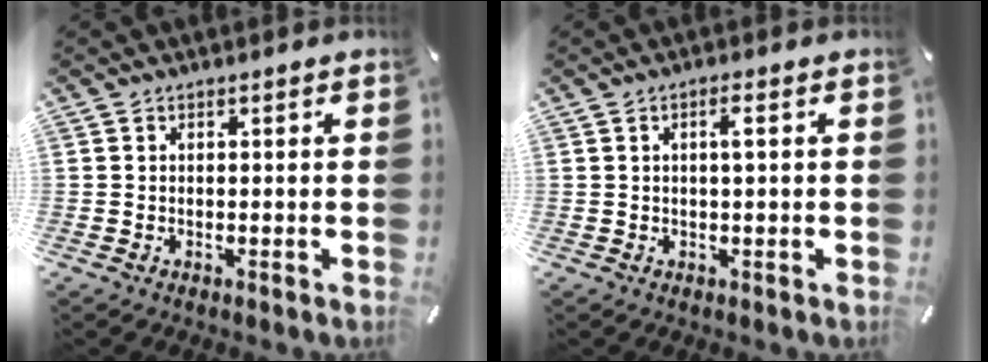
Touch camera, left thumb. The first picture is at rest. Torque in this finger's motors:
{"motor_torque": [0.08, -0.17, 0.06, 0.11, 0.00]}